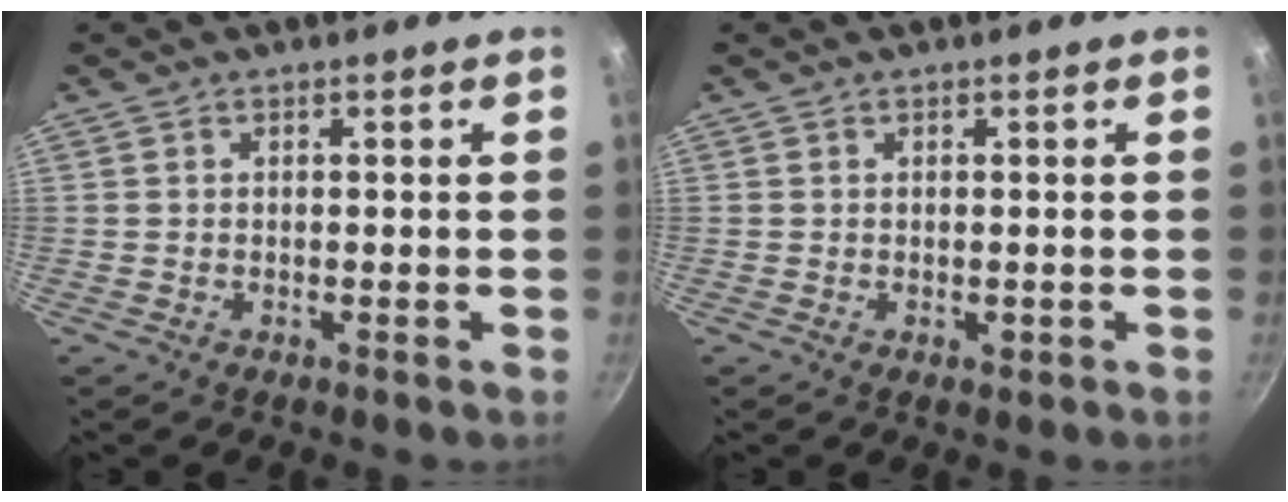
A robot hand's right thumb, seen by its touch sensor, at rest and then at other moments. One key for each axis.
{"total": 0.7, "fx": -0.1, "fy": 0.4, "fz": 0.6, "tx": -0.007, "ty": 0.000, "tz": -0.001}